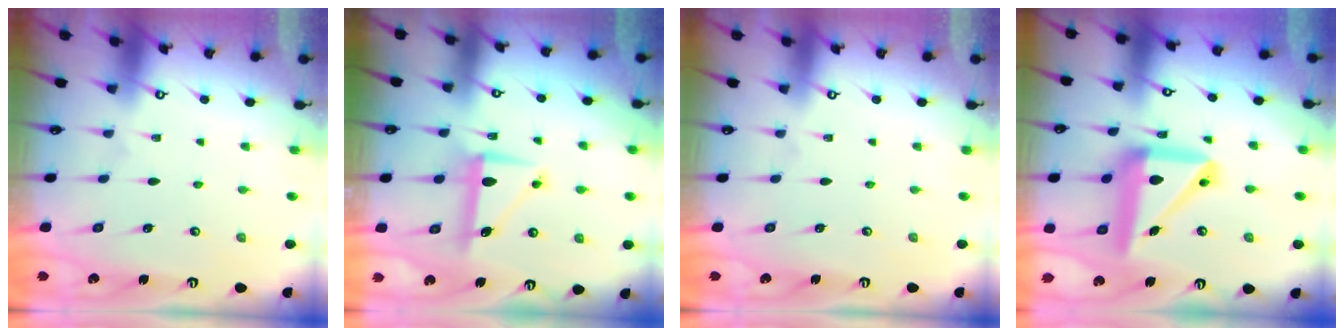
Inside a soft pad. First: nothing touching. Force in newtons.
{"total": 8.4, "press": 8.4, "slide": 0.2}
{"total": 0.0}
{"total": 17.7, "press": 17.6, "slide": 2.4}